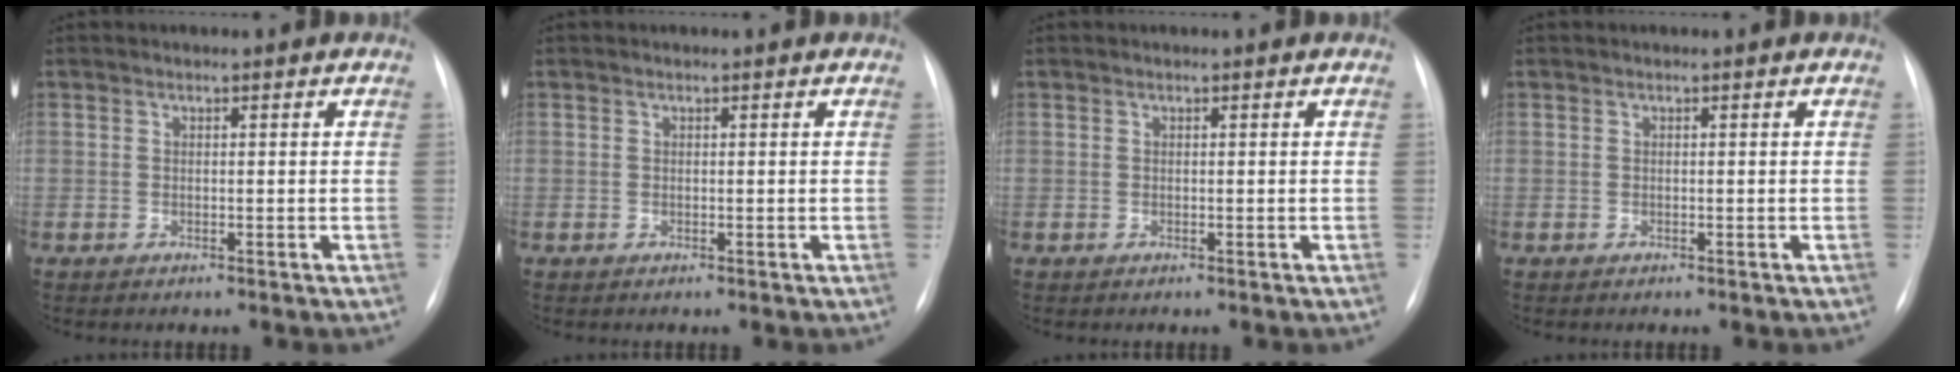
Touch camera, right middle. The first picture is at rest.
{"total": 0.0}
{"total": 0.0}
{"total": 0.0}